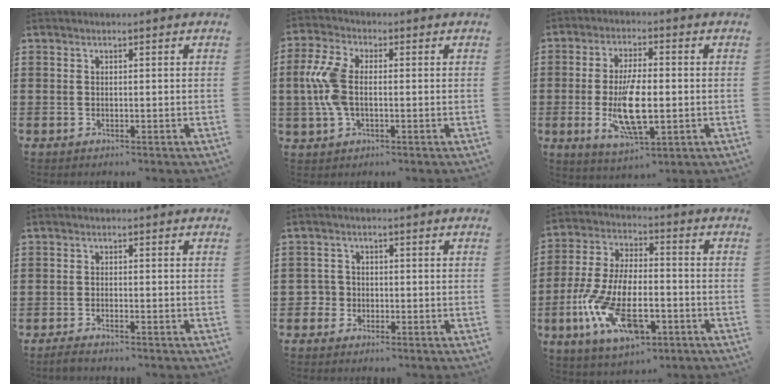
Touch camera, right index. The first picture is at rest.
{"total": 7.6, "force": [-0.2, 4.2, 6.4], "torque": [-0.169, -0.003, -0.014]}
{"total": 10.6, "force": [-1.6, 4.1, 9.6], "torque": [-0.192, -0.018, -0.029]}
{"total": 1.2, "force": [-1.1, 0.0, 0.4], "torque": [-0.007, -0.002, -0.021]}
{"total": 2.3, "force": [-0.9, 2.1, 0.3], "torque": [-0.022, 0.002, -0.024]}
{"total": 13.8, "force": [-5.2, 6.1, 11.2], "torque": [-0.256, -0.003, -0.101]}